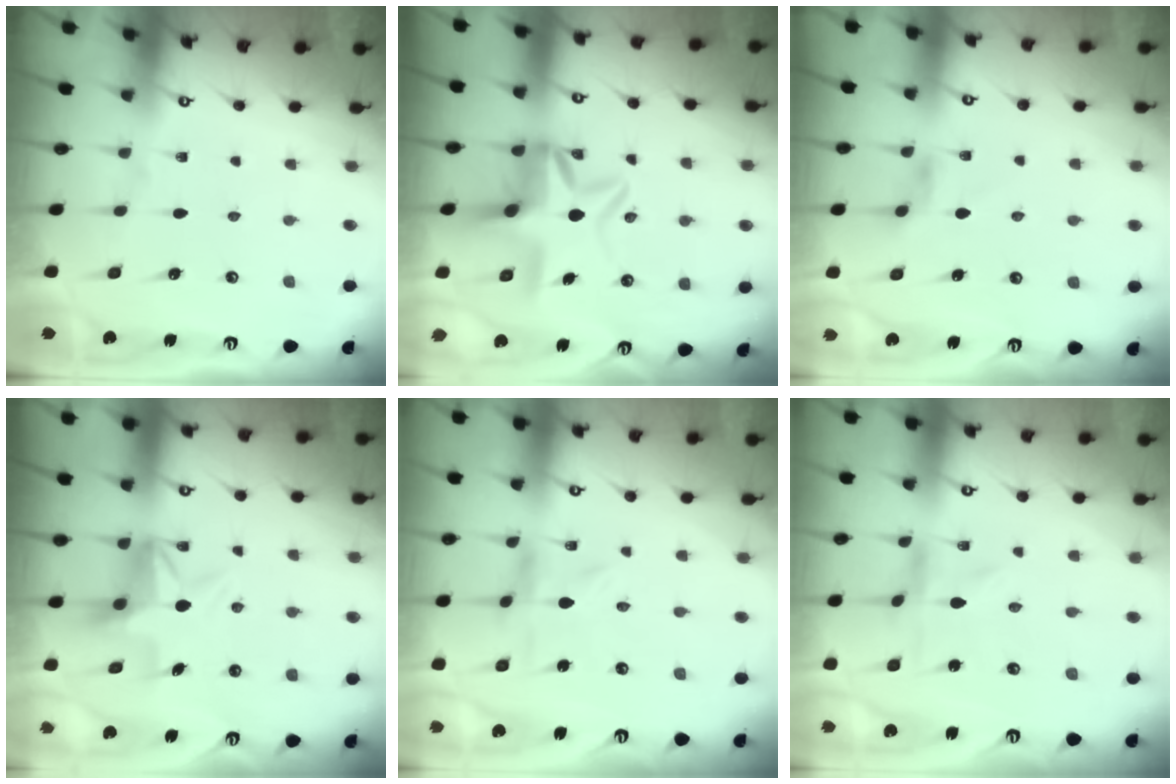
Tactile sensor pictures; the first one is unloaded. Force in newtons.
{"total": 8.5, "press": 8.4, "slide": 0.8}
{"total": 2.9, "press": 2.9, "slide": 0.5}
{"total": 5.9, "press": 5.9, "slide": 0.4}
{"total": 0.7, "press": 0.6, "slide": 0.3}
{"total": 0.0}